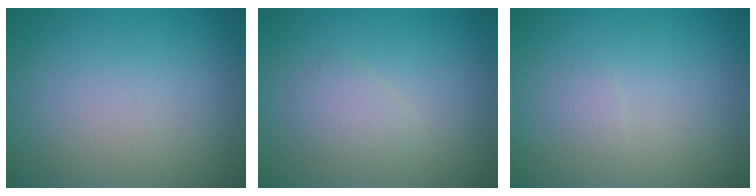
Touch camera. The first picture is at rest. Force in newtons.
{"total": 1.6, "press": 1.6, "slide": 0.1}
{"total": 0.7, "press": 0.7, "slide": 0.0}